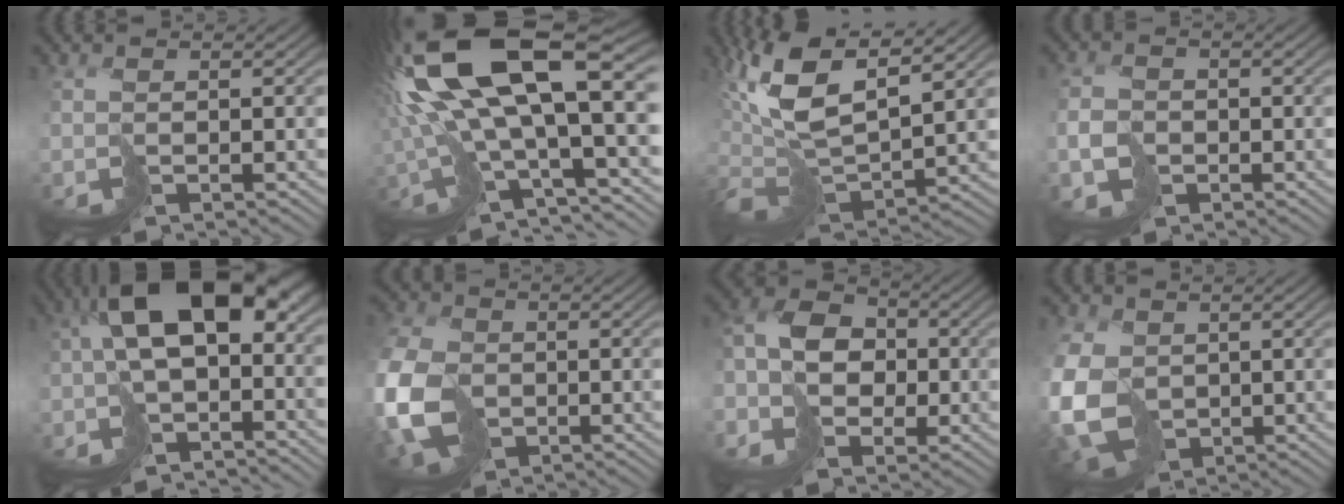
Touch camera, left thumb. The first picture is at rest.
{"total": 18.3, "force": [3.2, 7.9, 16.2], "torque": [-0.326, -0.008, 0.079]}
{"total": 12.3, "force": [4.9, 5.2, 10.1], "torque": [-0.227, 0.003, 0.090]}
{"total": 3.1, "force": [-1.2, 2.7, 1.1], "torque": [-0.030, -0.006, -0.025]}
{"total": 13.4, "force": [-1.2, 7.1, 11.3], "torque": [-0.187, 0.009, -0.022]}
{"total": 12.8, "force": [-2.4, 9.8, 8.0], "torque": [-0.237, -0.040, -0.038]}
{"total": 8.7, "force": [-1.9, 7.1, 4.6], "torque": [-0.099, -0.012, -0.039]}
{"total": 11.7, "force": [-1.3, 9.2, 7.2], "torque": [-0.200, -0.032, -0.015]}